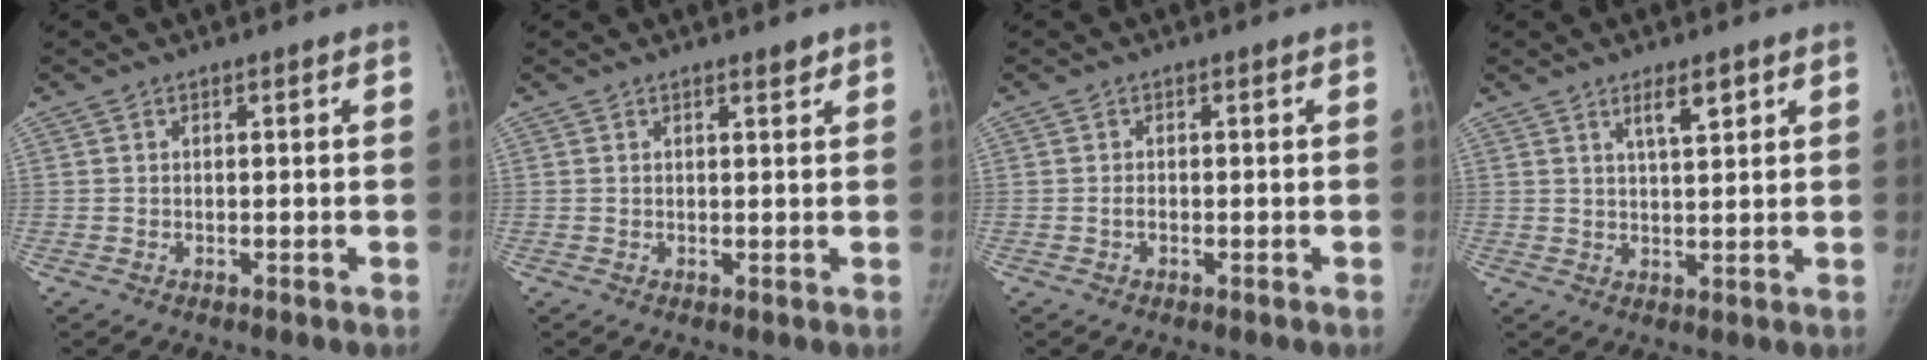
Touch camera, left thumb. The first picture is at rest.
{"total": 1.2, "force": [0.9, 0.3, 0.6], "torque": [-0.002, -0.007, 0.013]}
{"total": 0.9, "force": [-0.2, 0.6, 0.7], "torque": [-0.013, 0.000, -0.005]}
{"total": 4.5, "force": [2.6, 1.2, 3.4], "torque": [-0.050, -0.018, 0.045]}